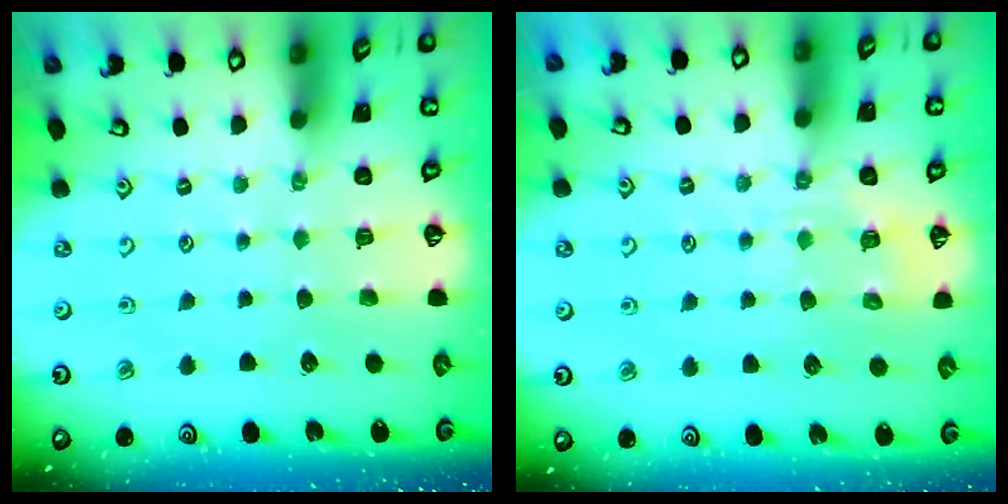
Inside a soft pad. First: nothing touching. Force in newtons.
{"total": 6.2, "press": 6.1, "slide": 1.0}